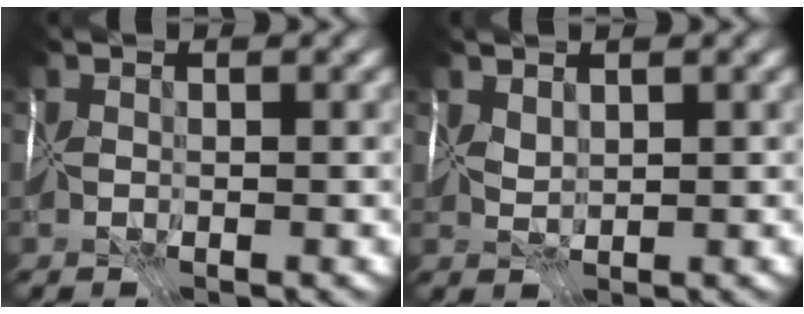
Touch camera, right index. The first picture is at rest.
{"total": 1.5, "force": [1.1, -0.9, -0.4], "torque": [0.009, 0.002, 0.028]}